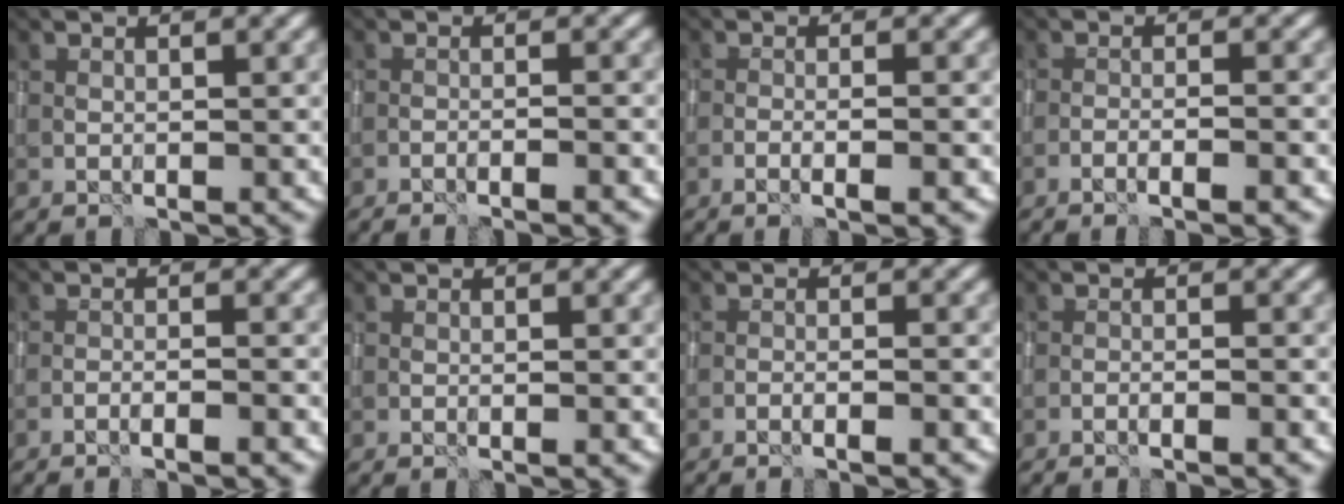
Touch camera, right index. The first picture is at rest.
{"total": 3.0, "force": [-2.3, 0.5, 1.9], "torque": [-0.026, 0.009, -0.041]}
{"total": 3.3, "force": [-1.5, 0.7, 2.8], "torque": [-0.038, 0.010, -0.032]}
{"total": 3.3, "force": [-2.1, 0.5, 2.4], "torque": [-0.038, 0.011, -0.045]}
{"total": 2.8, "force": [-2.2, 0.4, 1.8], "torque": [-0.027, 0.009, -0.043]}
{"total": 0.9, "force": [-0.3, 0.1, 0.9], "torque": [-0.009, -0.001, -0.007]}
{"total": 2.5, "force": [-1.7, 0.4, 1.8], "torque": [-0.025, 0.013, -0.037]}
{"total": 2.3, "force": [-1.7, 0.3, 1.5], "torque": [-0.024, 0.011, -0.035]}